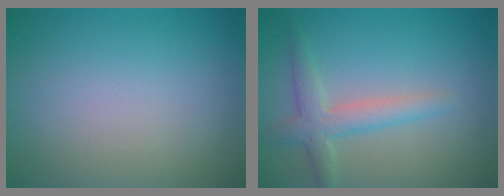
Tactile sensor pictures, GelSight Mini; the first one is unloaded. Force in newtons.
{"total": 2.9, "press": 2.9, "slide": 0.1}